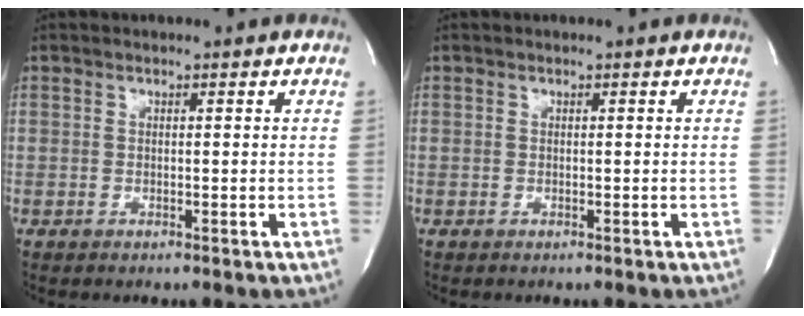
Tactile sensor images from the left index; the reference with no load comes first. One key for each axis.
{"total": 0.0}